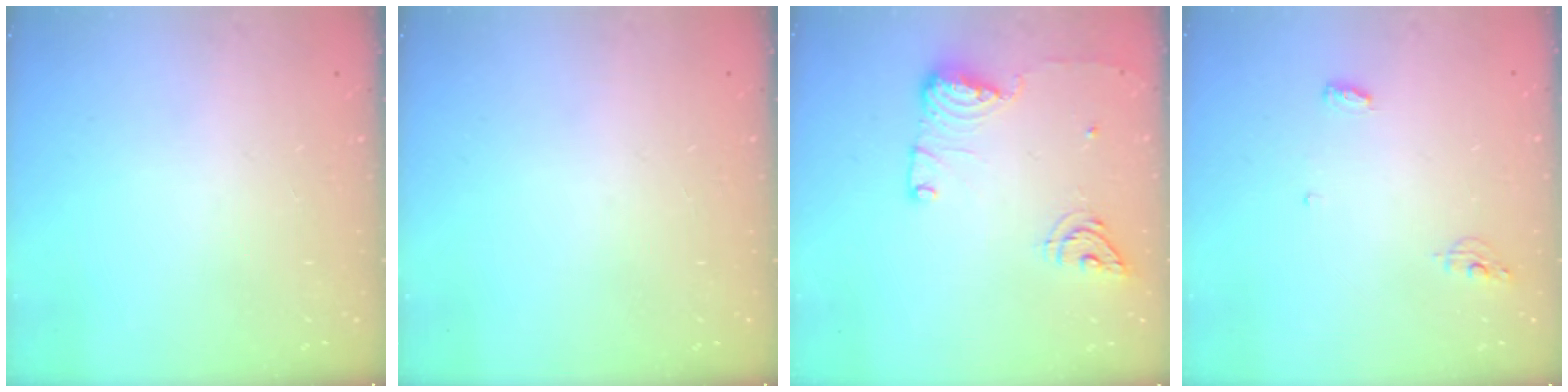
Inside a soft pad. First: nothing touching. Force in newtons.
{"total": 0.0}
{"total": 14.0, "press": 13.8, "slide": 2.7}
{"total": 5.7, "press": 5.3, "slide": 1.9}